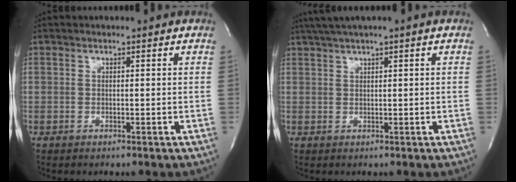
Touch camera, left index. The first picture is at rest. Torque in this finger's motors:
{"motor_torque": [0.48, -0.57, 0.27, 0.15]}